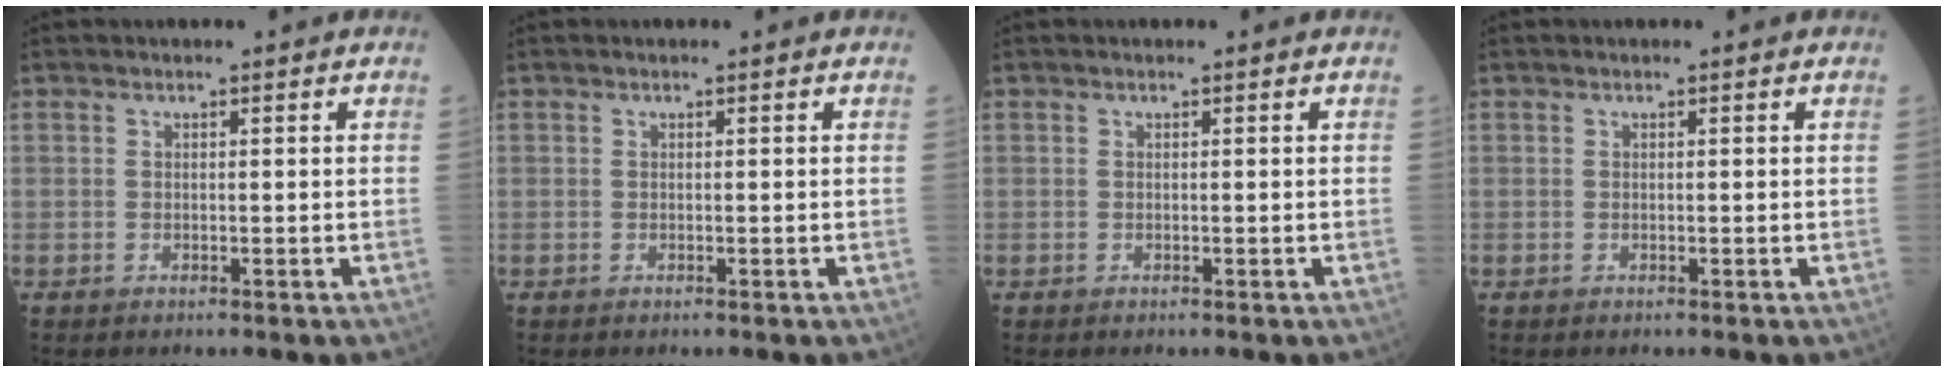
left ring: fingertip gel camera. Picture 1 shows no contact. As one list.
[{"total": 0.0}, {"total": 0.0}, {"total": 0.0}]